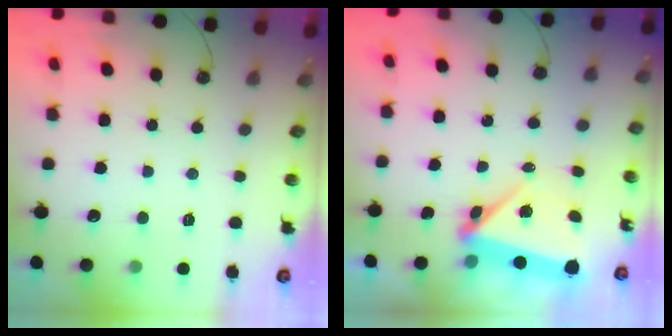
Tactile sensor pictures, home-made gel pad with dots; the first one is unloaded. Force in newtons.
{"total": 5.9, "press": 5.7, "slide": 1.3}